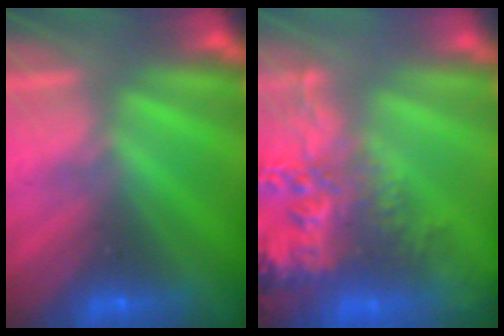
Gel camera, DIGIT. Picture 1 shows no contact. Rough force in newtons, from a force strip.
{"total": 7.7}